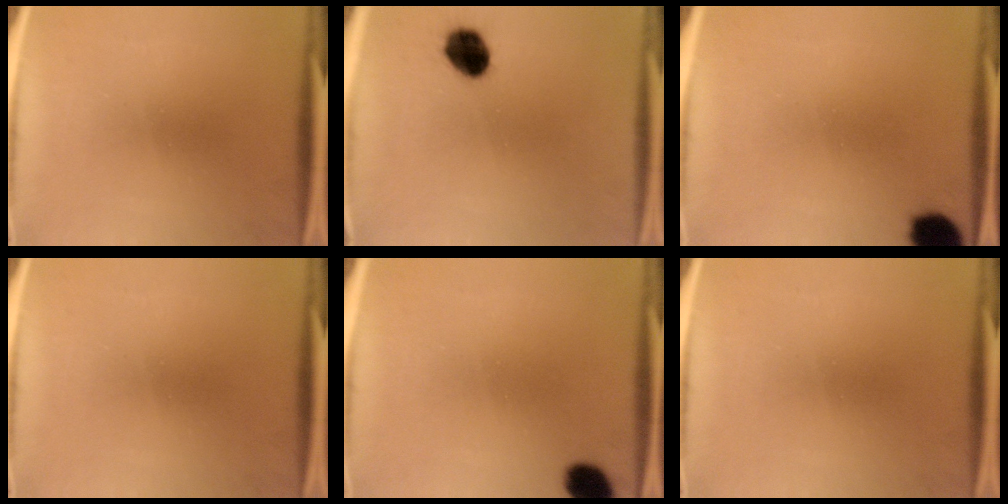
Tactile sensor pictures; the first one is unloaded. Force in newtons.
{"total": 8.0}
{"total": 9.1}
{"total": 0.0}
{"total": 6.4}
{"total": 0.0}